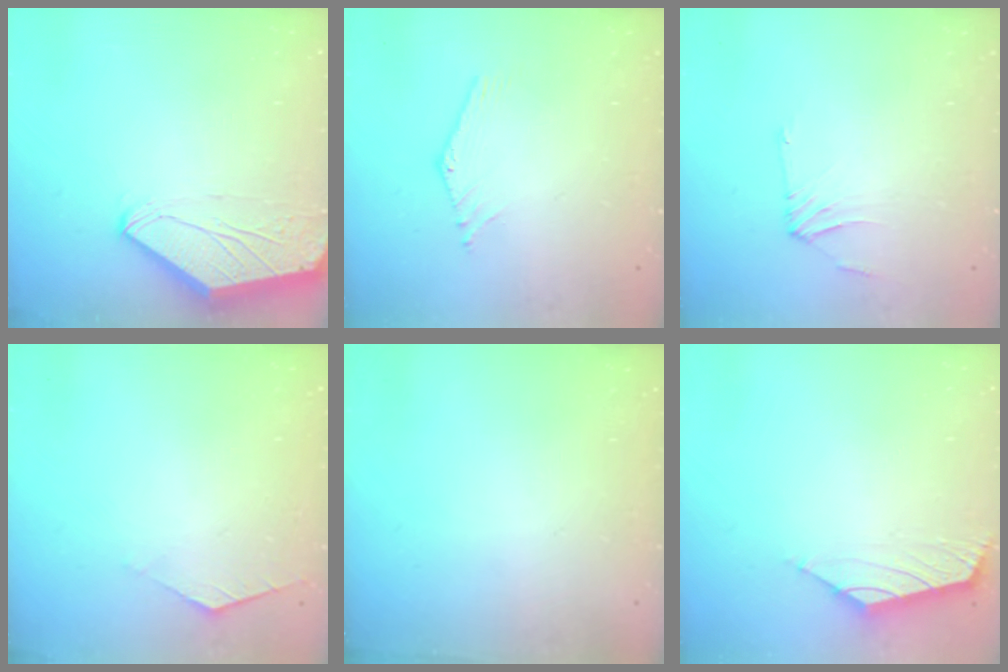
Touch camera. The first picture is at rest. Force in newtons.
{"total": 1.2, "press": 1.2, "slide": 0.1}
{"total": 1.0, "press": 0.8, "slide": 0.5}
{"total": 1.4, "press": 1.4, "slide": 0.3}
{"total": 0.0}
{"total": 1.8, "press": 1.6, "slide": 0.6}